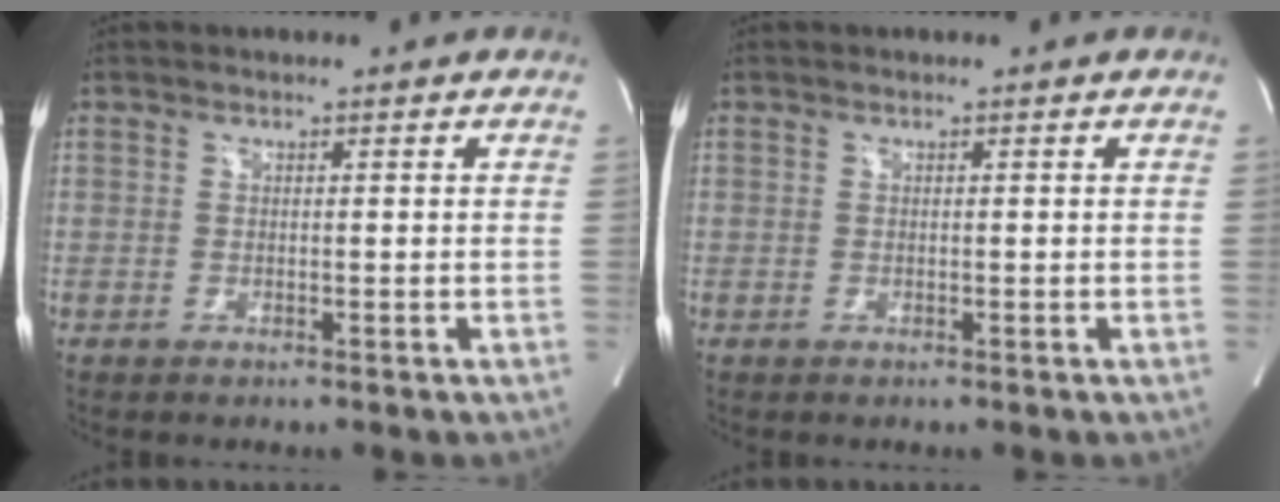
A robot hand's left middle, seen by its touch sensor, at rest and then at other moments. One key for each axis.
{"total": 0.0}